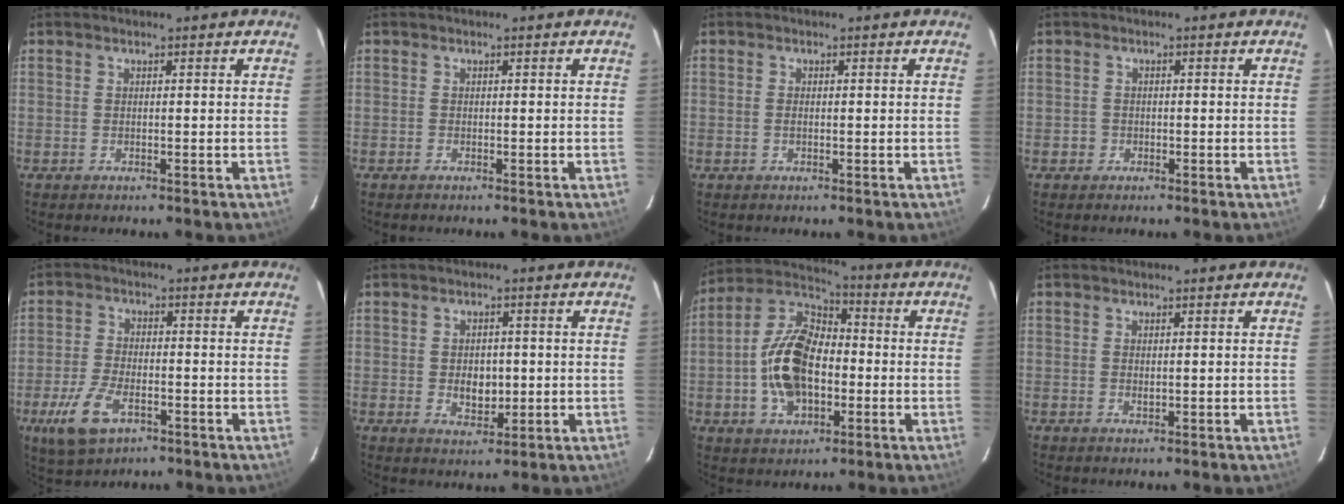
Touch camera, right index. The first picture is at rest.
{"total": 0.0}
{"total": 0.7, "force": [-0.1, 0.4, 0.6], "torque": [-0.012, 0.000, -0.003]}
{"total": 1.6, "force": [-0.6, 1.5, 0.0], "torque": [-0.001, 0.006, -0.007]}
{"total": 9.4, "force": [-4.5, 4.8, 6.7], "torque": [-0.155, -0.010, -0.080]}
{"total": 5.0, "force": [-0.4, 3.6, 3.4], "torque": [-0.057, -0.003, 0.000]}
{"total": 14.9, "force": [-2.7, 9.3, 11.4], "torque": [-0.230, 0.021, -0.045]}
{"total": 0.9, "force": [0.1, 0.6, 0.6], "torque": [-0.012, 0.000, 0.002]}